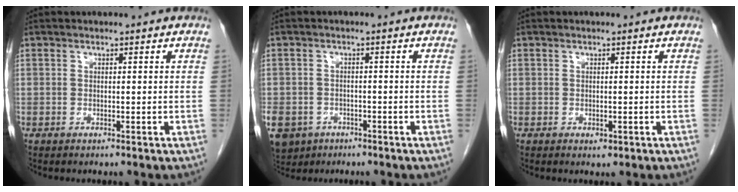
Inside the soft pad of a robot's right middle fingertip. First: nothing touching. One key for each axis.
{"total": 9.7, "fx": -5.1, "fy": 7.6, "fz": 3.2, "tx": -0.093, "ty": -0.001, "tz": -0.076}
{"total": 0.9, "fx": -0.3, "fy": 0.5, "fz": 0.7, "tx": -0.009, "ty": -0.002, "tz": 0.000}